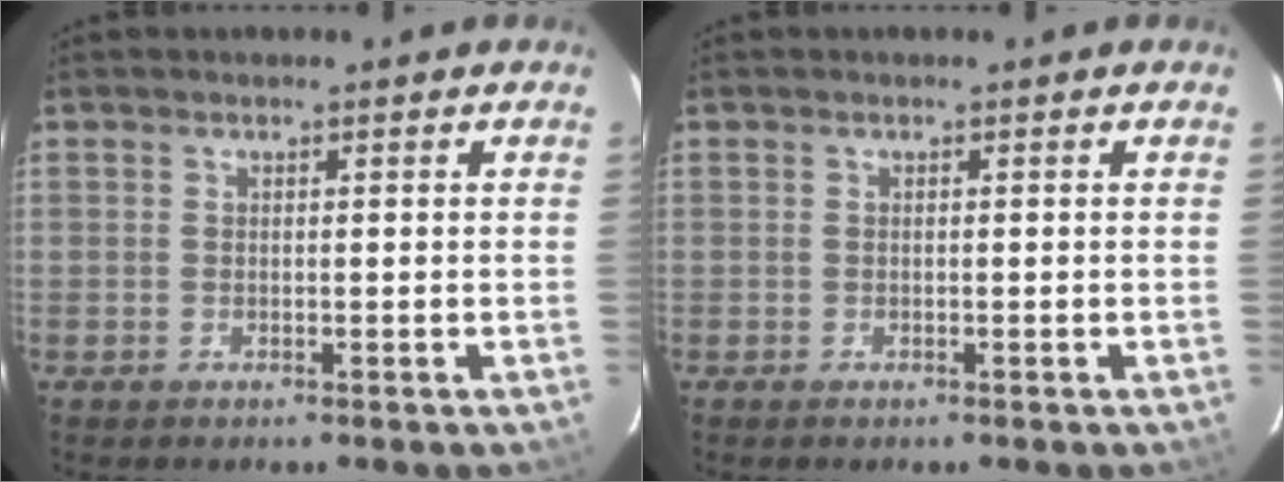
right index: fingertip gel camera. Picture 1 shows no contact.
{"total": 0.0}